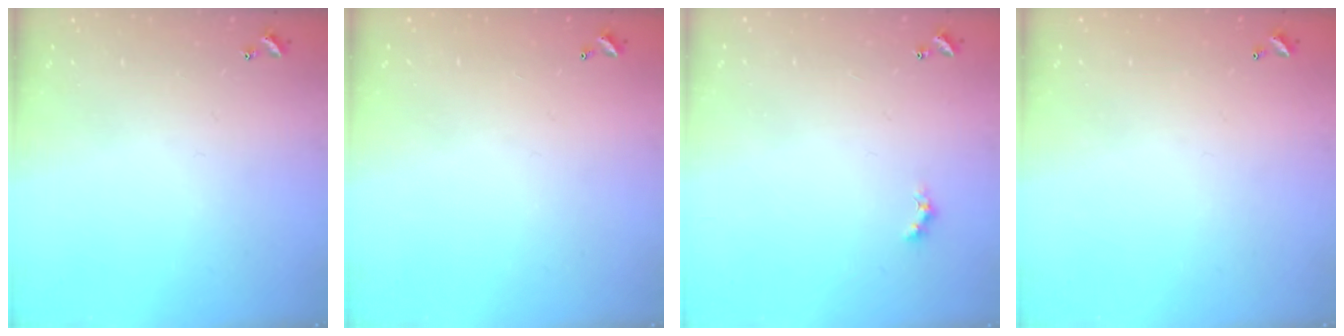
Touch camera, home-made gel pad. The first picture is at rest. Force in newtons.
{"total": 3.0, "press": 3.0, "slide": 0.1}
{"total": 0.0}
{"total": 2.7, "press": 2.7, "slide": 0.1}